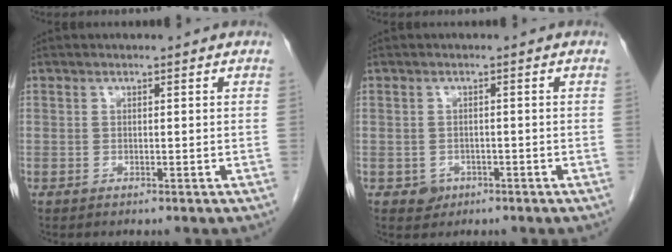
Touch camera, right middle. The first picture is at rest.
{"total": 2.1, "force": [-1.0, 1.7, 0.5], "torque": [-0.005, 0.006, -0.011]}